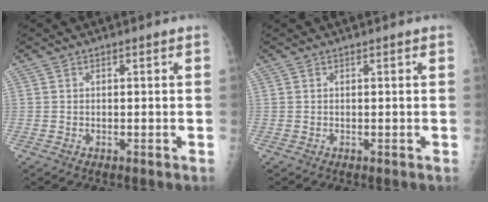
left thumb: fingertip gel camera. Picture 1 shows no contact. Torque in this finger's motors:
{"motor_torque": [-0.19, -0.02, -0.46, -0.06, 0.02]}